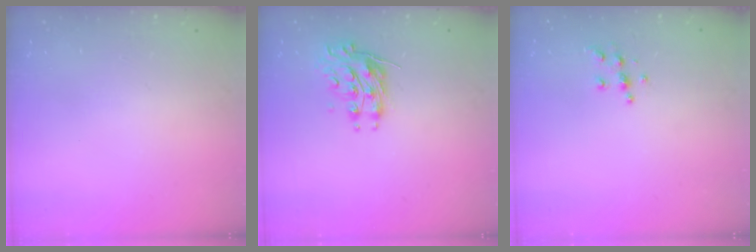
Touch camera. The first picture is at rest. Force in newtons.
{"total": 10.4, "press": 10.4, "slide": 0.5}
{"total": 5.4, "press": 5.4, "slide": 0.3}